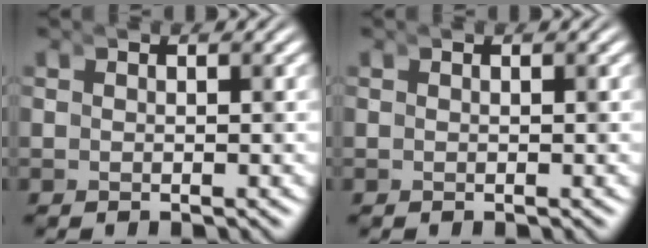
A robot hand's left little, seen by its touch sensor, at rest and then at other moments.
{"total": 0.0}